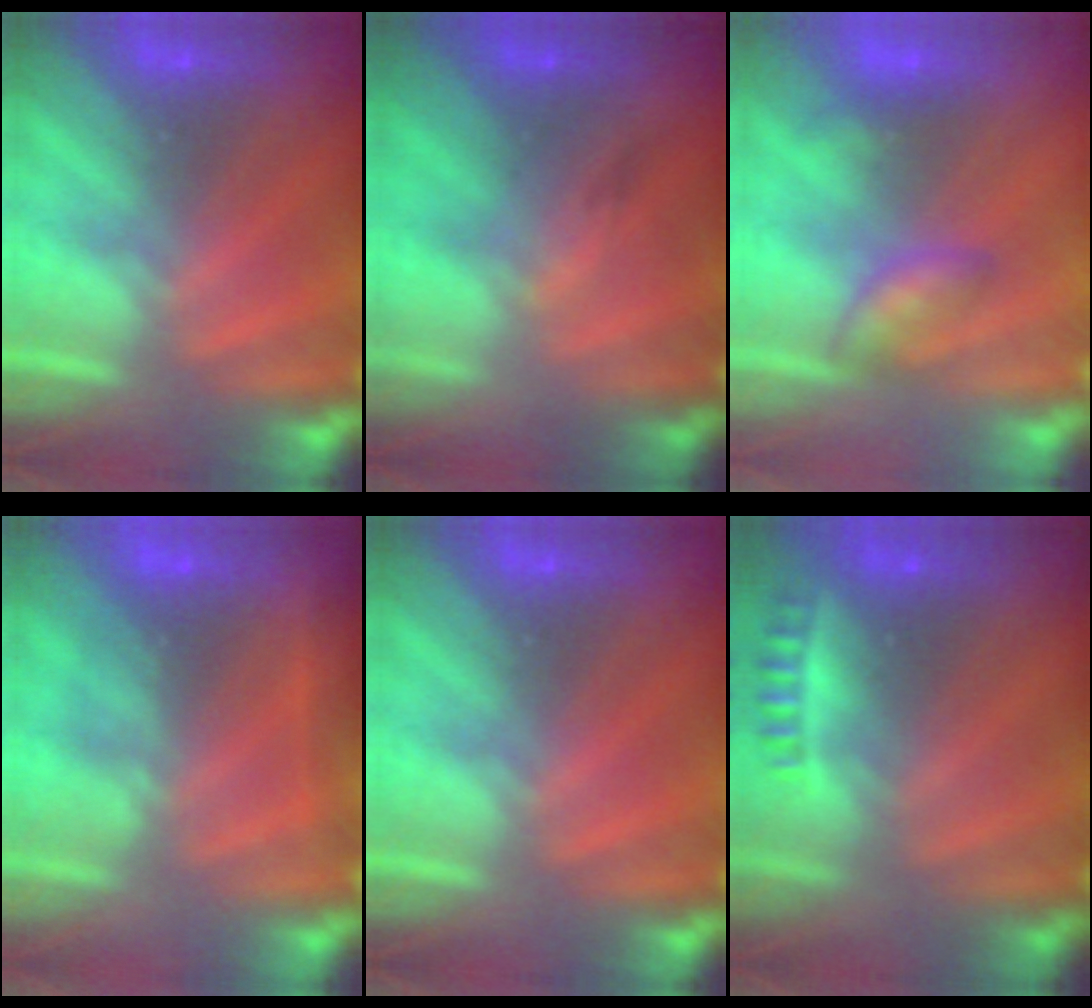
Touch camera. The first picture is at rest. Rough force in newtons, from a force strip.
{"total": 1.6}
{"total": 2.4}
{"total": 2.3}
{"total": 0.0}
{"total": 2.4}